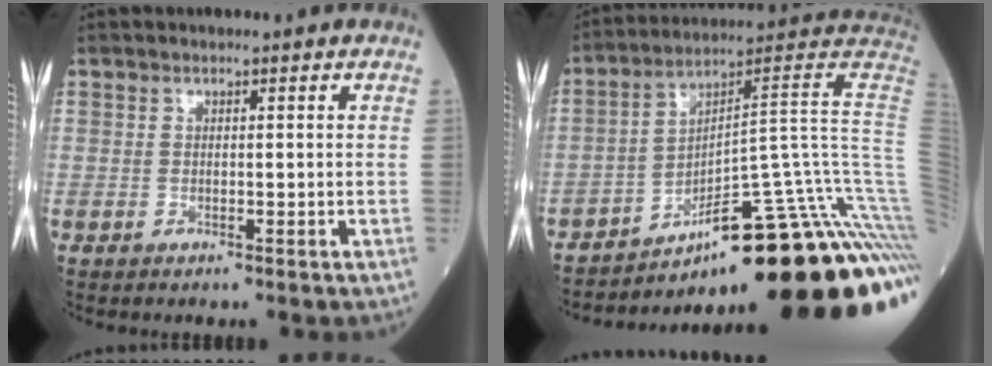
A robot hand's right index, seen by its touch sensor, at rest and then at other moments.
{"total": 32.0, "force": [-18.8, 2.5, 25.8], "torque": [-0.234, 0.015, -0.269]}